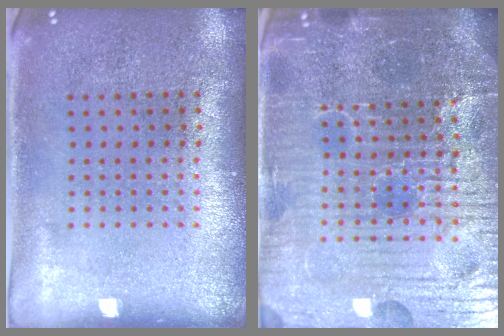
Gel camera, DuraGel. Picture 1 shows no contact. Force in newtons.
{"total": 6.4, "press": 5.8, "slide": 2.7}